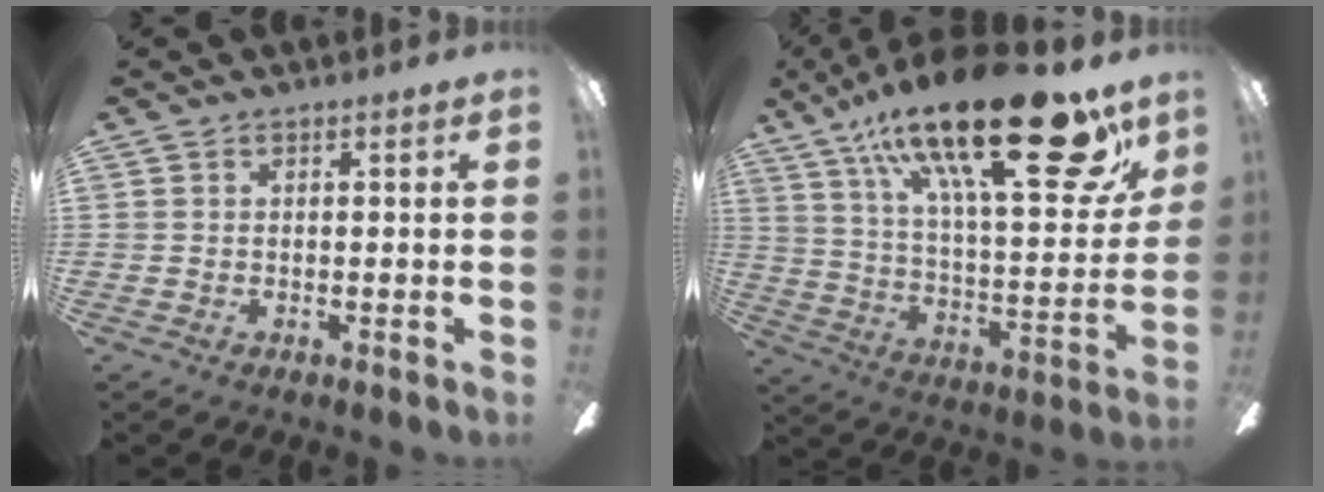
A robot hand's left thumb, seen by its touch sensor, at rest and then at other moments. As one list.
[{"total": 32.4, "force": [18.9, 11.5, 23.6], "torque": [-0.369, -0.100, 0.309]}]